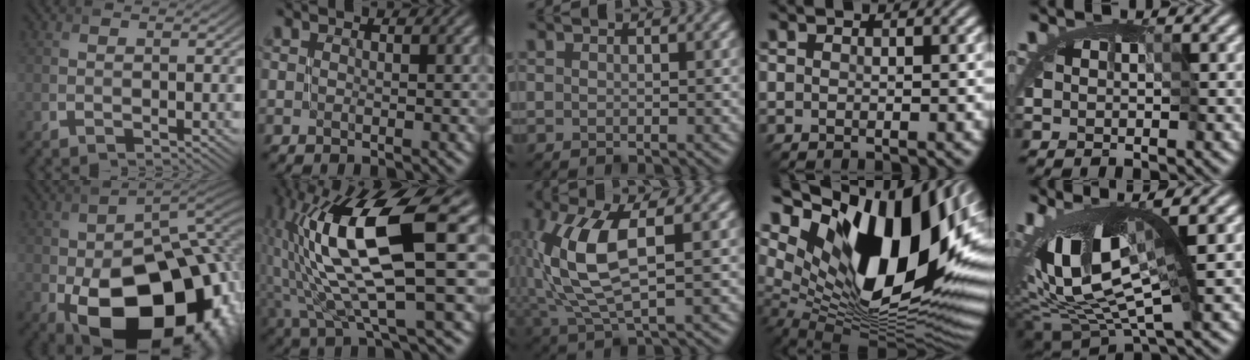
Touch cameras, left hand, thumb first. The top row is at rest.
{"thumb": {"total": 22.6, "force": [-8.0, 13.7, 16.1], "torque": [-0.239, -0.055, -0.080]}, "index": {"total": 13.3, "force": [2.0, 3.3, 12.8], "torque": [-0.245, 0.010, 0.044]}, "middle": {"total": 7.7, "force": [1.0, 3.2, 6.9], "torque": [-0.163, 0.003, 0.022]}, "ring": {"total": 18.4, "force": [6.5, 9.0, 14.7], "torque": [-0.253, 0.017, 0.109]}, "little": {"total": 10.3, "force": [-0.8, 3.7, 9.6], "torque": [-0.172, -0.010, -0.010]}}